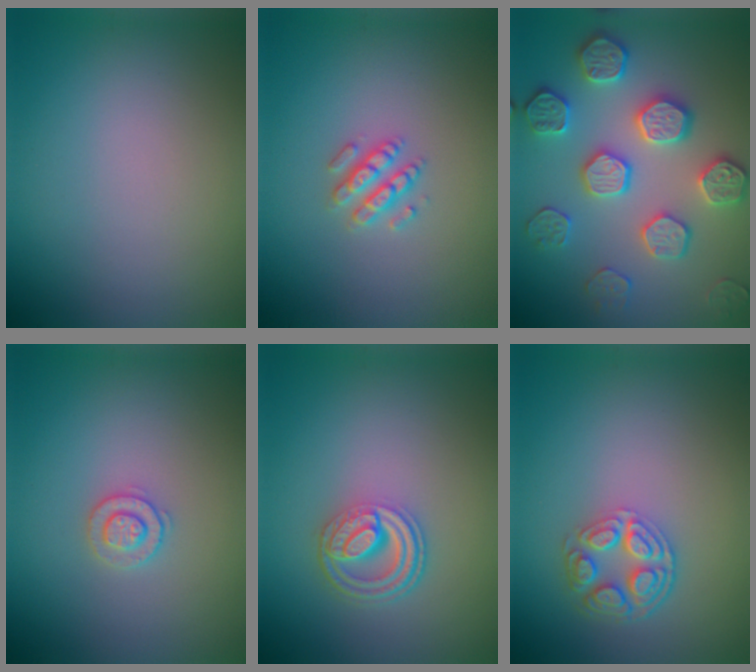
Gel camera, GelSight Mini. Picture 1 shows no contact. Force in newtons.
{"total": 2.5, "press": 2.4, "slide": 0.5}
{"total": 4.7, "press": 4.7, "slide": 0.6}
{"total": 1.8, "press": 1.8, "slide": 0.4}
{"total": 4.2, "press": 3.1, "slide": 2.8}
{"total": 4.2, "press": 3.2, "slide": 2.7}